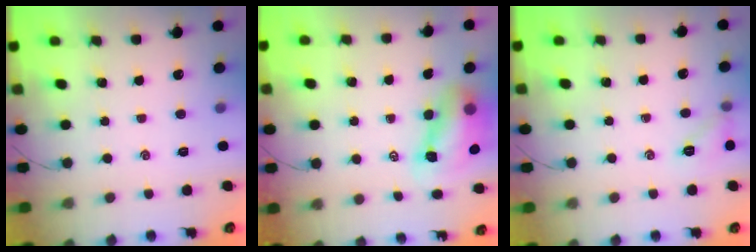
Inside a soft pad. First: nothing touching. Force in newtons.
{"total": 8.4, "press": 8.3, "slide": 1.7}
{"total": 6.8, "press": 6.7, "slide": 1.5}